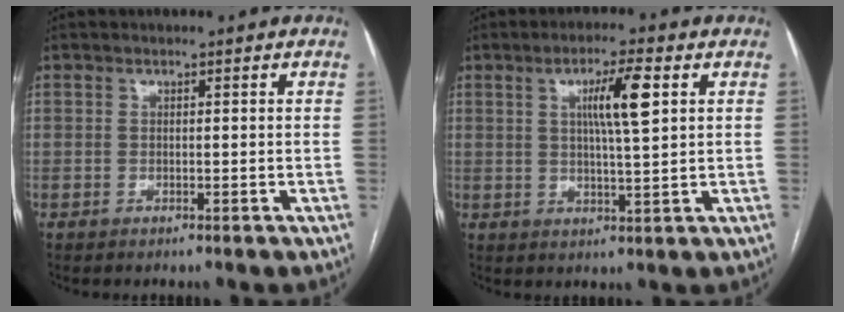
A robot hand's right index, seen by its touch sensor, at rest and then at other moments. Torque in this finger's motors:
{"motor_torque": [0.21, 0.09, 0.20, 0.09]}